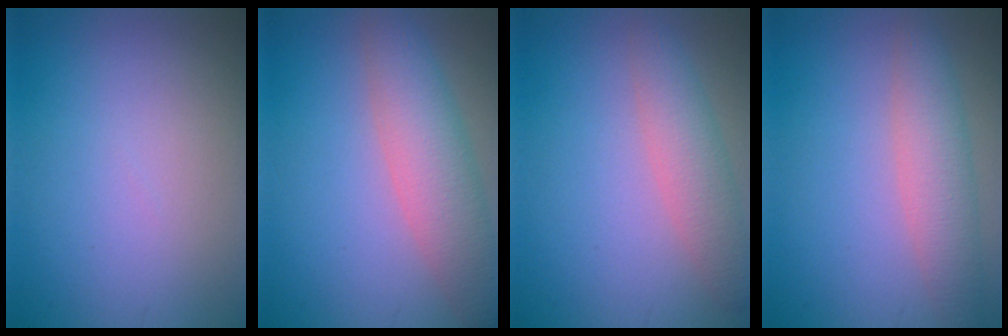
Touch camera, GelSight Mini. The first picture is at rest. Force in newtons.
{"total": 5.4, "press": 5.4, "slide": 0.4}
{"total": 3.5, "press": 3.5, "slide": 0.1}
{"total": 4.0, "press": 4.0, "slide": 0.1}